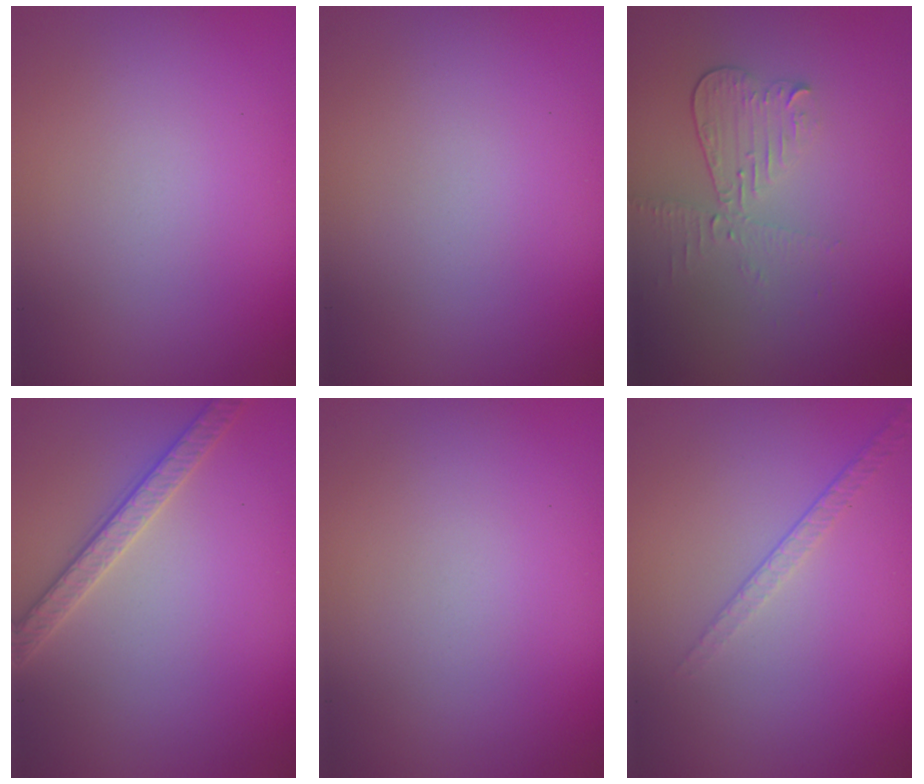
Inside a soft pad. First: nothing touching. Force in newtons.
{"total": 0.0}
{"total": 3.0, "press": 2.6, "slide": 1.4}
{"total": 2.6, "press": 2.5, "slide": 0.5}
{"total": 0.0}
{"total": 1.4, "press": 0.8, "slide": 1.1}